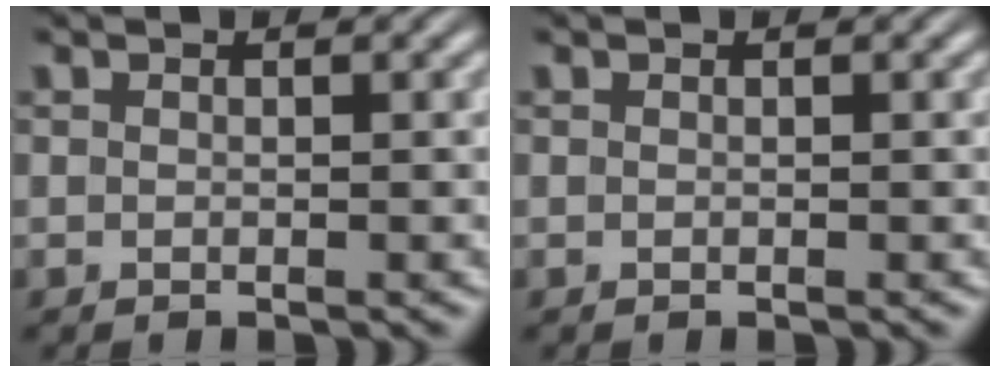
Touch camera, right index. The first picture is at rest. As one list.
[{"total": 0.0}]